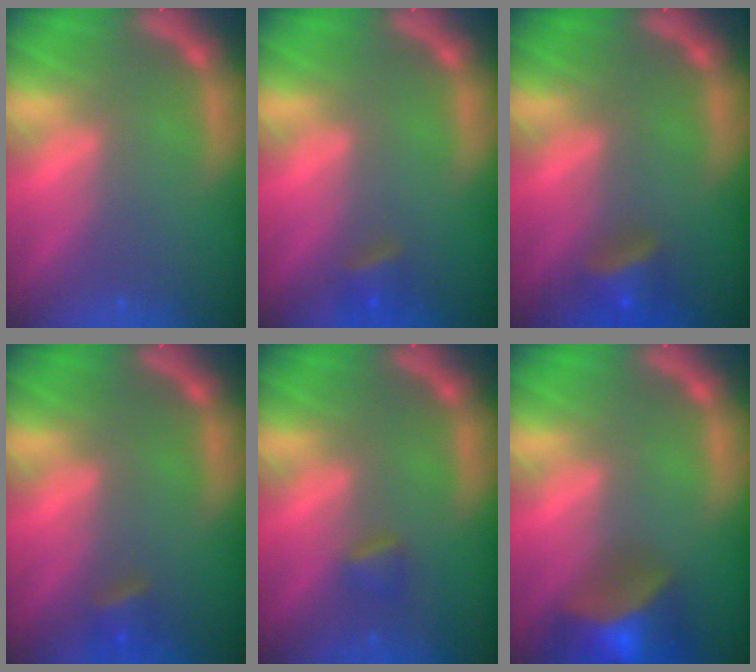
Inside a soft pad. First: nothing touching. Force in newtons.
{"total": 1.9}
{"total": 3.4}
{"total": 1.9}
{"total": 1.4}
{"total": 8.4}